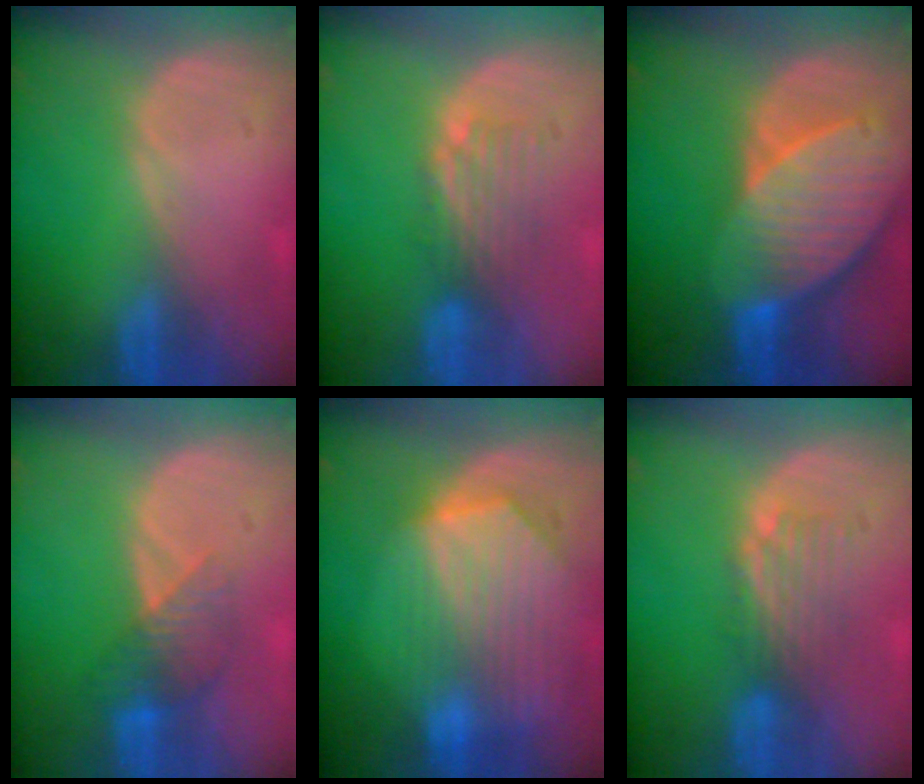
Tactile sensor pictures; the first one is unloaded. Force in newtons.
{"total": 4.7, "press": 4.0, "slide": 2.5}
{"total": 10.7, "press": 9.4, "slide": 5.0}
{"total": 4.2, "press": 4.2, "slide": 0.4}
{"total": 10.2, "press": 9.0, "slide": 4.9}
{"total": 4.7, "press": 4.0, "slide": 2.5}